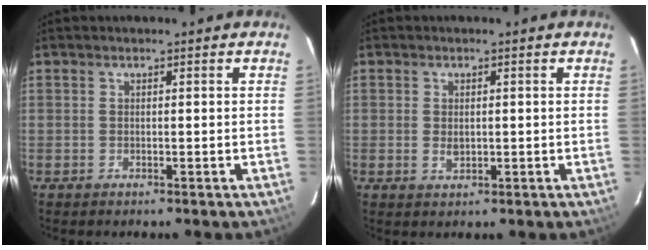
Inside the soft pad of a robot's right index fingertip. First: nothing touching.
{"total": 2.1, "force": [0.0, 1.4, 1.5], "torque": [-0.025, -0.001, 0.002]}